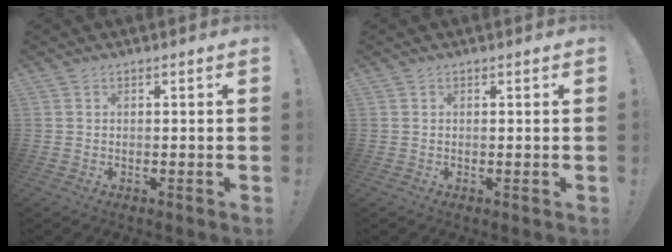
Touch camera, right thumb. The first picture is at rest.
{"total": 0.0}